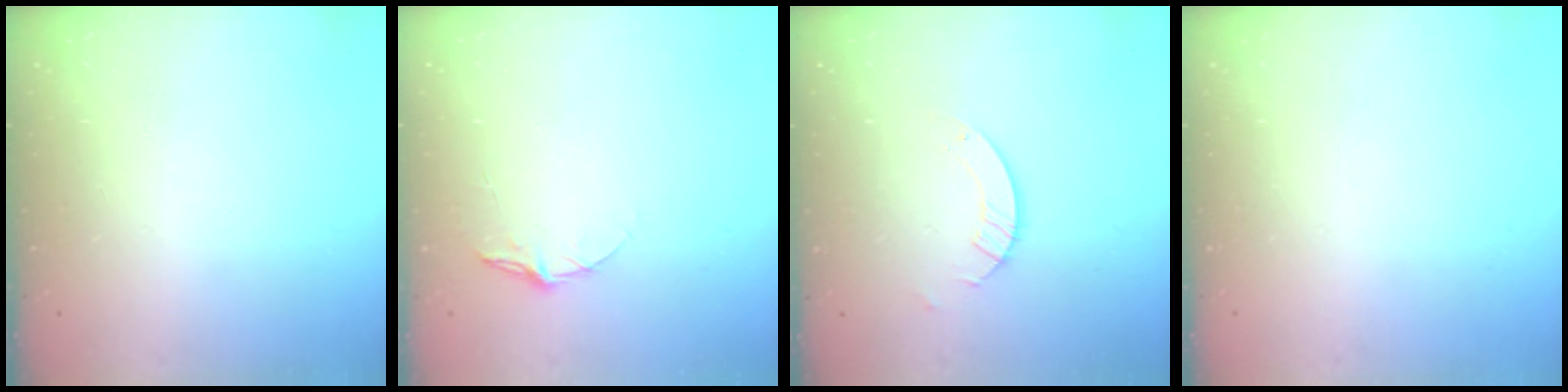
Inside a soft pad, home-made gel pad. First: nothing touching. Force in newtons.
{"total": 5.8, "press": 5.8, "slide": 0.5}
{"total": 3.2, "press": 3.2, "slide": 0.3}
{"total": 0.0}